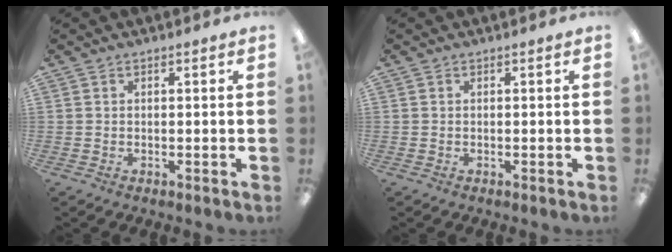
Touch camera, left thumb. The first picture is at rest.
{"total": 0.0}